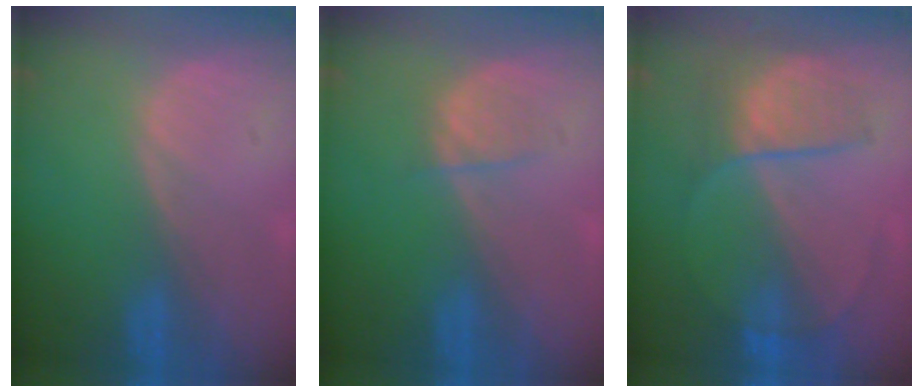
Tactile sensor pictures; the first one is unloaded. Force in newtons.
{"total": 1.9, "press": 1.9, "slide": 0.4}
{"total": 6.3, "press": 6.2, "slide": 0.8}